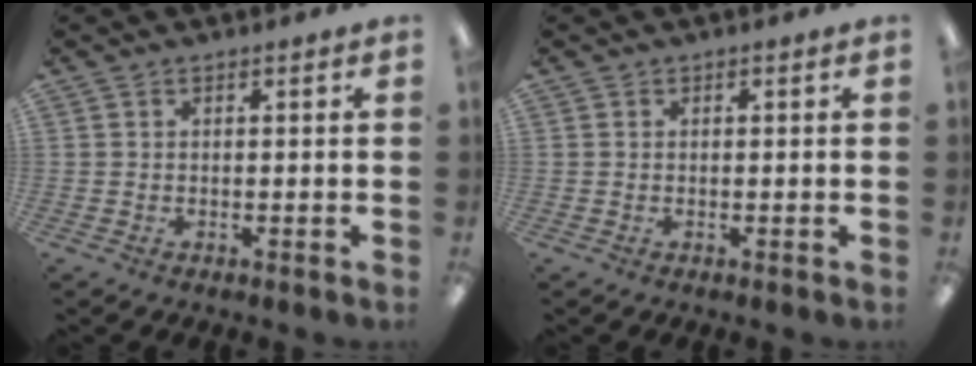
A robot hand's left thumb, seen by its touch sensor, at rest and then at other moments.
{"total": 0.0}